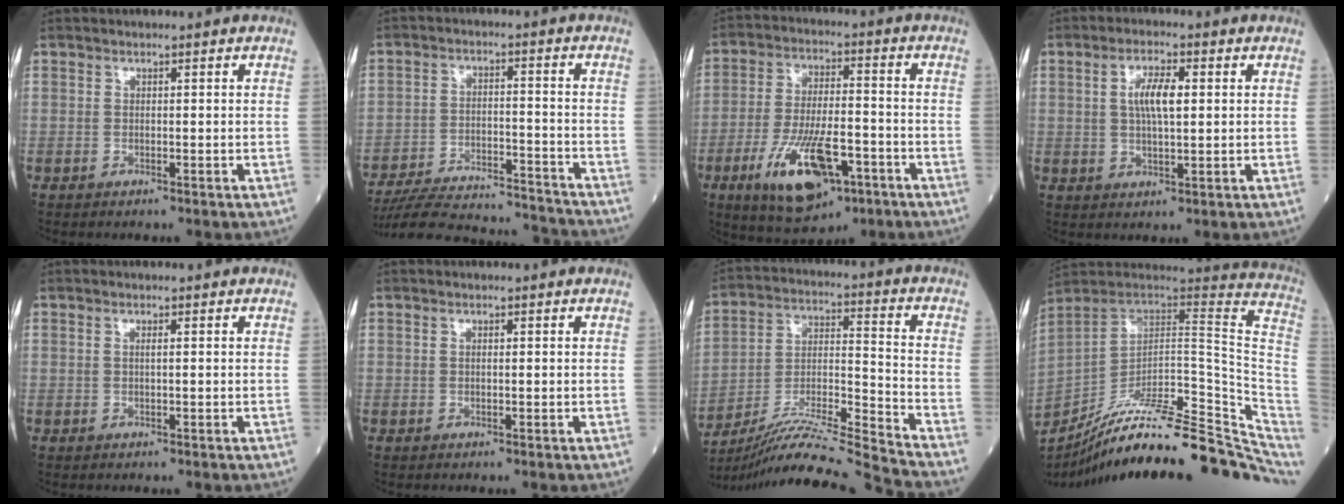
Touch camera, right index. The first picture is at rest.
{"total": 17.5, "force": [-16.9, 2.2, 4.0], "torque": [-0.085, 0.004, -0.249]}
{"total": 13.9, "force": [-6.4, 4.8, 11.3], "torque": [-0.215, -0.011, -0.102]}
{"total": 5.6, "force": [1.1, 1.4, 5.3], "torque": [-0.103, 0.007, 0.022]}
{"total": 0.7, "force": [0.1, 0.0, 0.7], "torque": [-0.015, 0.000, 0.001]}
{"total": 0.5, "force": [0.1, 0.1, 0.5], "torque": [-0.012, 0.000, 0.001]}
{"total": 18.8, "force": [-17.6, -3.0, 5.9], "torque": [-0.112, -0.006, -0.304]}
{"total": 30.4, "force": [-23.8, 6.3, 17.9], "torque": [-0.174, -0.007, -0.340]}